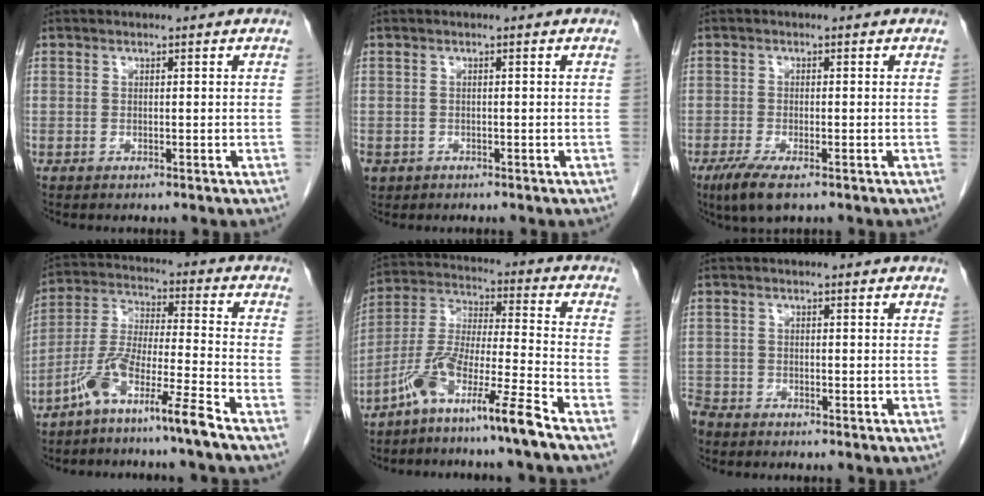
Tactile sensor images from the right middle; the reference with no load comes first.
{"total": 2.5, "force": [-1.4, 1.9, 0.6], "torque": [-0.015, -0.002, -0.020]}
{"total": 5.2, "force": [-3.3, 1.2, 3.8], "torque": [-0.076, -0.013, -0.054]}
{"total": 9.8, "force": [-7.2, -1.1, 6.6], "torque": [-0.141, -0.010, -0.140]}
{"total": 11.6, "force": [-8.4, -1.3, 7.9], "torque": [-0.163, -0.011, -0.159]}
{"total": 3.6, "force": [-3.3, 1.5, 0.5], "torque": [-0.014, -0.006, -0.065]}